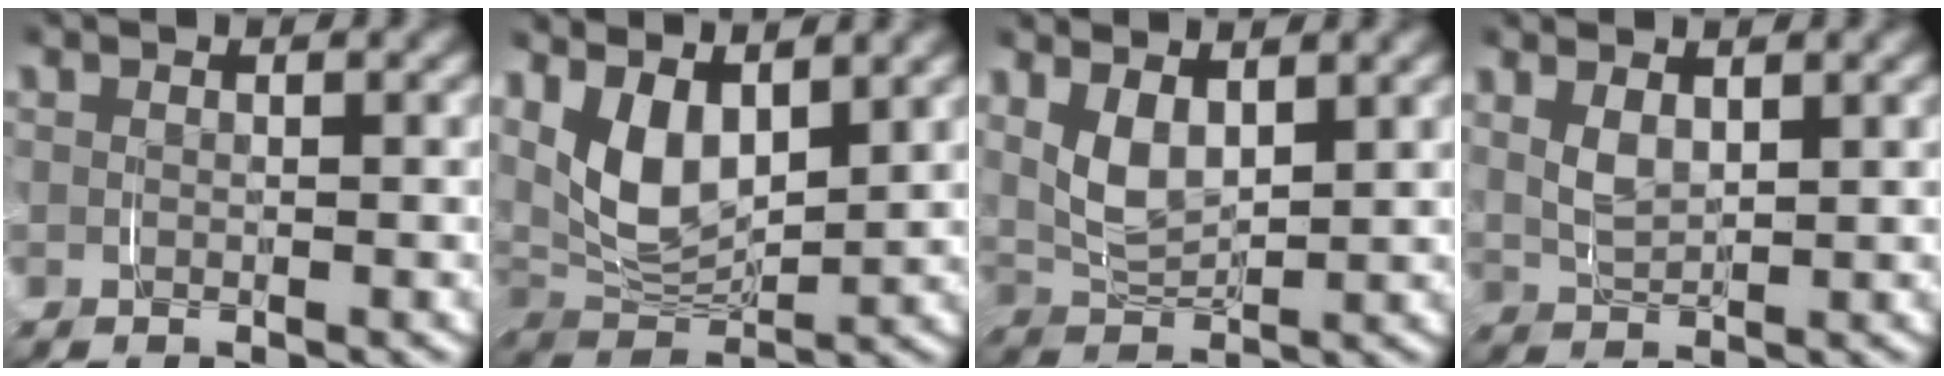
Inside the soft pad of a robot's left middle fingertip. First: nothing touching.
{"total": 8.2, "force": [2.0, 5.5, 5.8], "torque": [-0.137, -0.007, 0.034]}
{"total": 5.9, "force": [1.5, 4.1, 4.0], "torque": [-0.105, -0.013, 0.028]}
{"total": 3.1, "force": [1.0, 1.9, 2.1], "torque": [-0.056, -0.009, 0.025]}